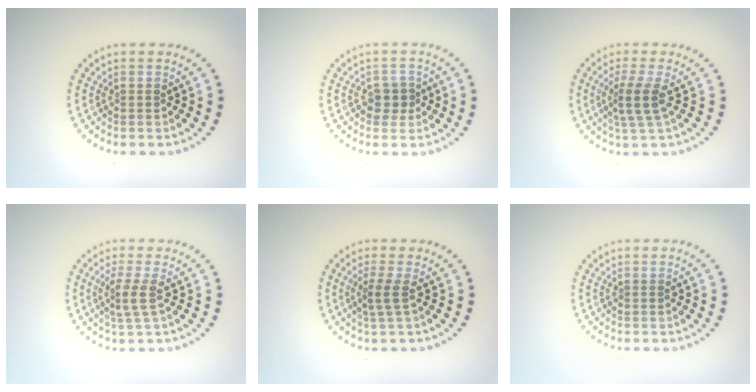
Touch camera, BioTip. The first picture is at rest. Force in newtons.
{"total": 1.7, "press": 1.6, "slide": 0.6}
{"total": 2.9, "press": 2.2, "slide": 1.9}
{"total": 2.4, "press": 1.8, "slide": 1.6}
{"total": 2.0, "press": 1.4, "slide": 1.4}
{"total": 0.0}